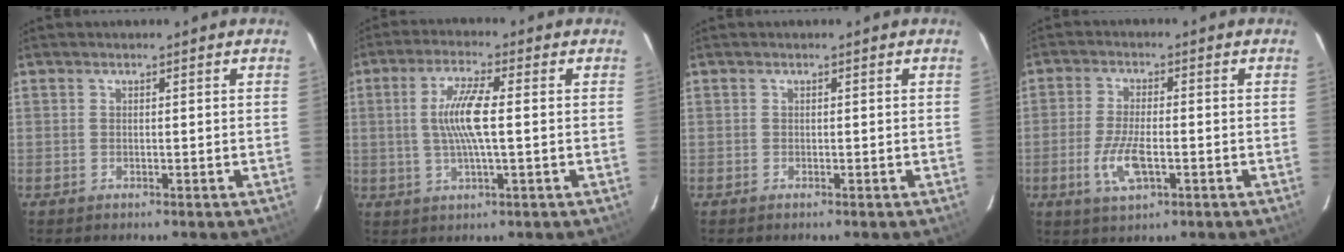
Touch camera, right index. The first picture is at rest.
{"total": 8.1, "force": [0.3, 1.1, 8.0], "torque": [-0.154, 0.002, 0.006]}
{"total": 0.0}
{"total": 7.4, "force": [-2.4, 2.6, 6.5], "torque": [-0.139, -0.009, -0.046]}